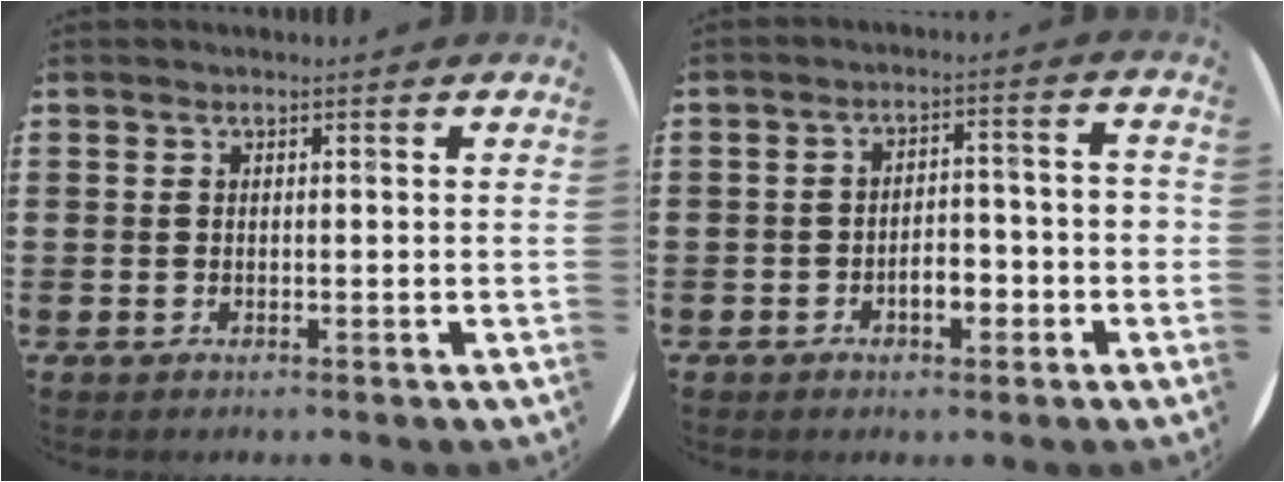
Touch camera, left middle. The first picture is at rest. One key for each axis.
{"total": 4.1, "fx": -1.7, "fy": 2.2, "fz": 3.0, "tx": -0.046, "ty": 0.004, "tz": -0.037}